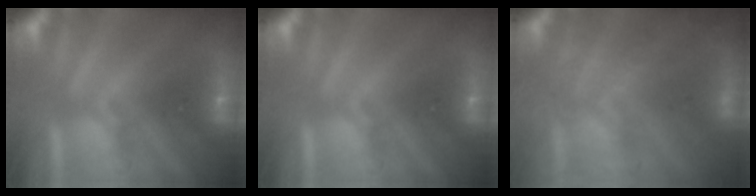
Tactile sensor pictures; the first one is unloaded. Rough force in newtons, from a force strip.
{"total": 0.0}
{"total": 7.3}